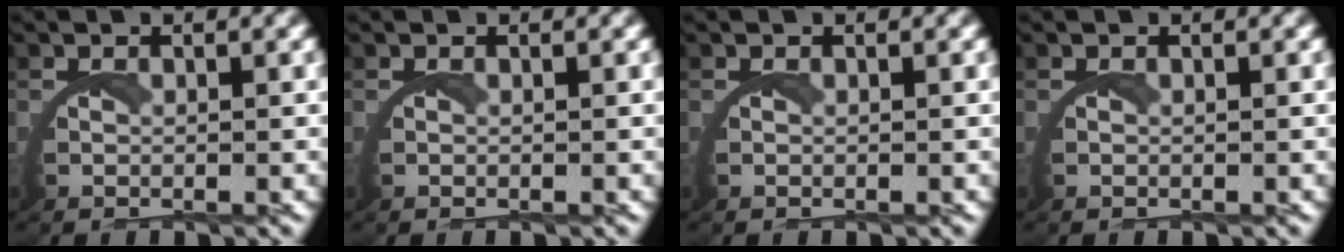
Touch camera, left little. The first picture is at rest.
{"total": 0.0}
{"total": 0.0}
{"total": 0.0}